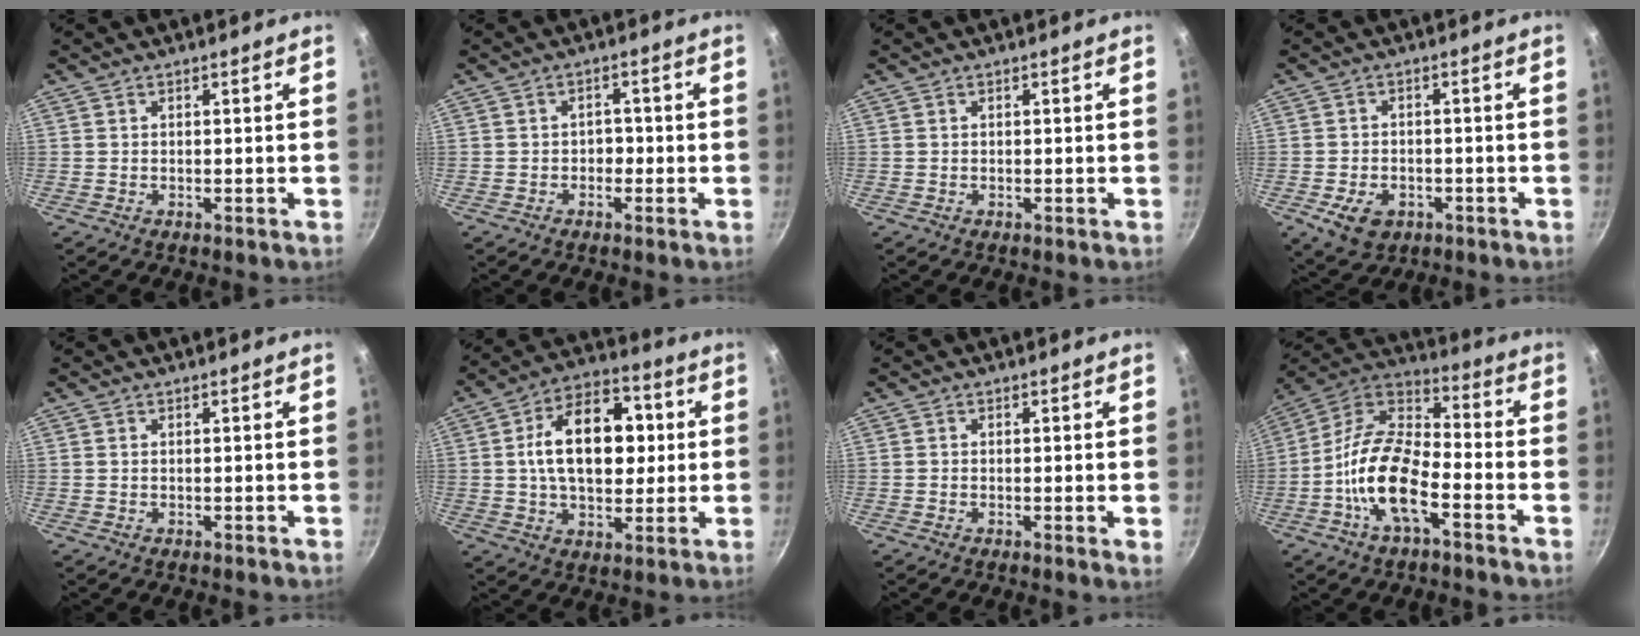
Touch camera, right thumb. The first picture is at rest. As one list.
[{"total": 2.2, "force": [-0.8, 1.8, 1.0], "torque": [0.006, 0.013, -0.013]}, {"total": 0.0}, {"total": 7.0, "force": [-2.7, 5.0, 4.2], "torque": [-0.061, 0.010, -0.037]}, {"total": 0.0}, {"total": 17.7, "force": [2.2, 11.2, 13.5], "torque": [-0.176, 0.019, 0.024]}, {"total": 1.2, "force": [0.0, 0.1, 1.2], "torque": [-0.018, -0.005, -0.006]}, {"total": 15.6, "force": [-5.9, 6.8, 12.7], "torque": [-0.232, 0.048, -0.133]}]